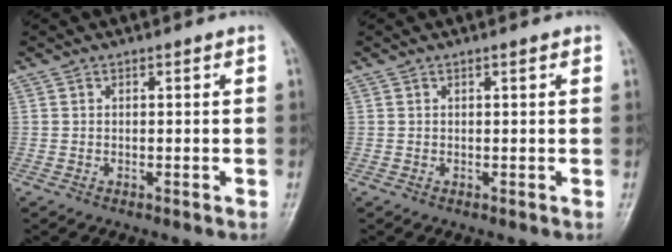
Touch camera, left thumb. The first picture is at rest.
{"total": 0.9, "force": [0.5, 0.2, 0.7], "torque": [-0.008, 0.001, 0.005]}